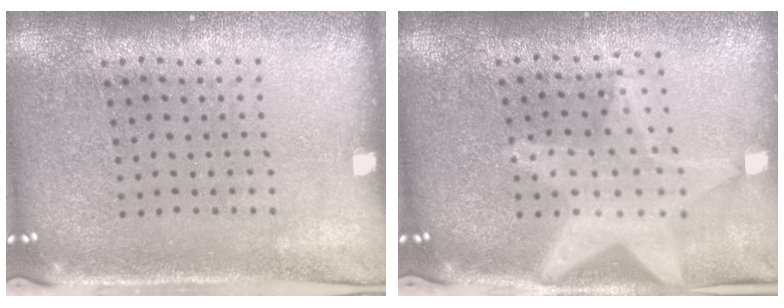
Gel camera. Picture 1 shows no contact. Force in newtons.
{"total": 2.3, "press": 1.8, "slide": 1.3}